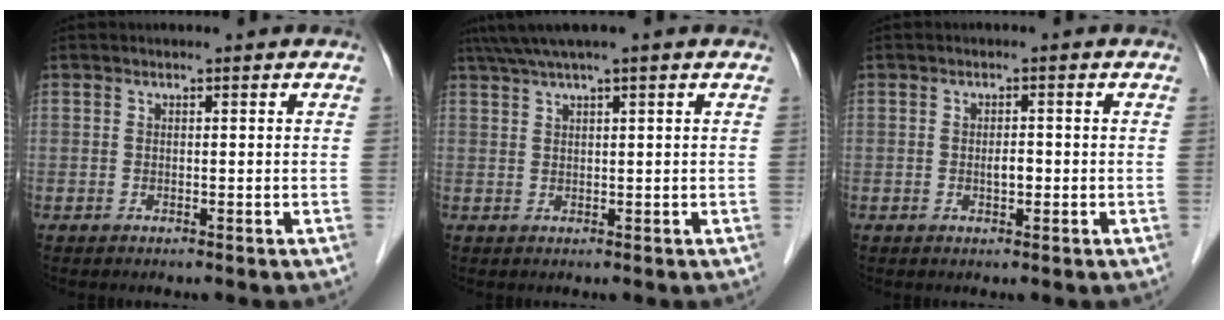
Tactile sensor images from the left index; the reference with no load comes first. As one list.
[{"total": 4.4, "force": [3.2, -0.8, 2.9], "torque": [-0.060, 0.029, 0.063]}, {"total": 1.7, "force": [-0.5, 0.6, 1.5], "torque": [-0.029, 0.000, -0.006]}]